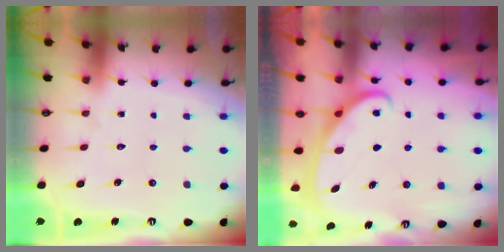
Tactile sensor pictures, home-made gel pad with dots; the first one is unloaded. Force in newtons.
{"total": 2.6, "press": 2.5, "slide": 0.4}